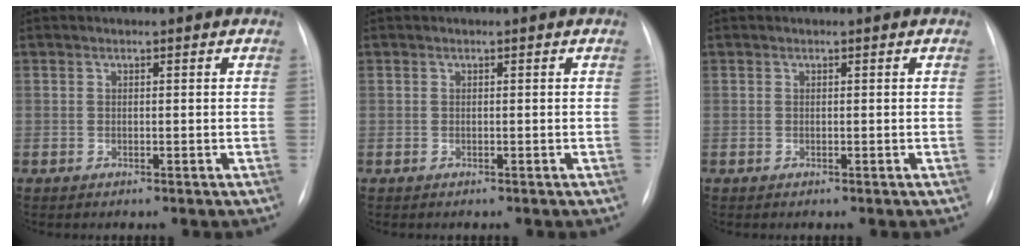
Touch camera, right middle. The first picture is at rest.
{"total": 0.0}
{"total": 0.0}